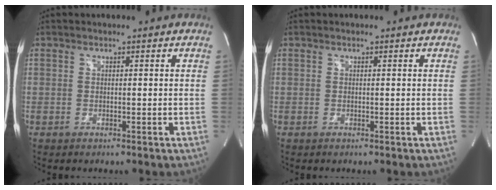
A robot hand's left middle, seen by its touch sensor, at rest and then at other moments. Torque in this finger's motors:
{"motor_torque": [0.11, -0.02, -0.03, 0.02]}